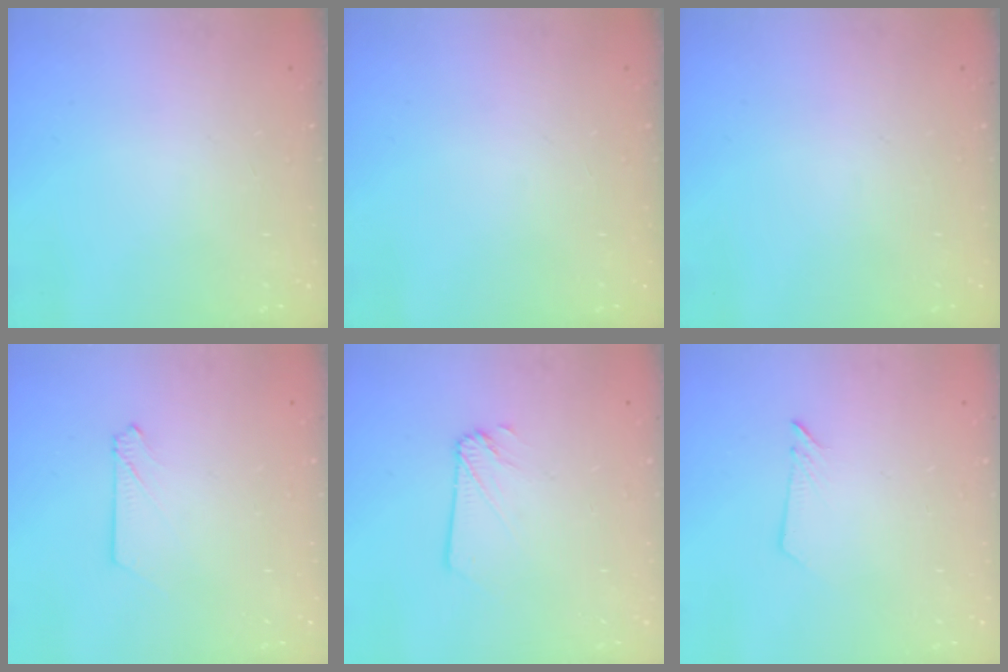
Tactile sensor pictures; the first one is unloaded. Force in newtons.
{"total": 0.0}
{"total": 0.0}
{"total": 2.7, "press": 2.7, "slide": 0.3}
{"total": 1.6, "press": 1.6, "slide": 0.1}
{"total": 2.6, "press": 2.6, "slide": 0.2}